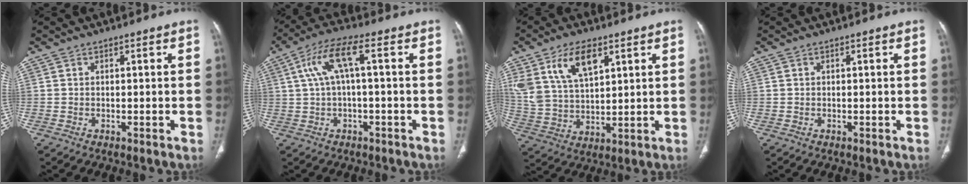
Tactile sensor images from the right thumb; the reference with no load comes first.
{"total": 7.6, "force": [1.2, 1.9, 7.3], "torque": [-0.165, 0.034, 0.021]}
{"total": 13.1, "force": [6.7, 6.8, 9.0], "torque": [-0.165, -0.019, 0.140]}
{"total": 0.0}